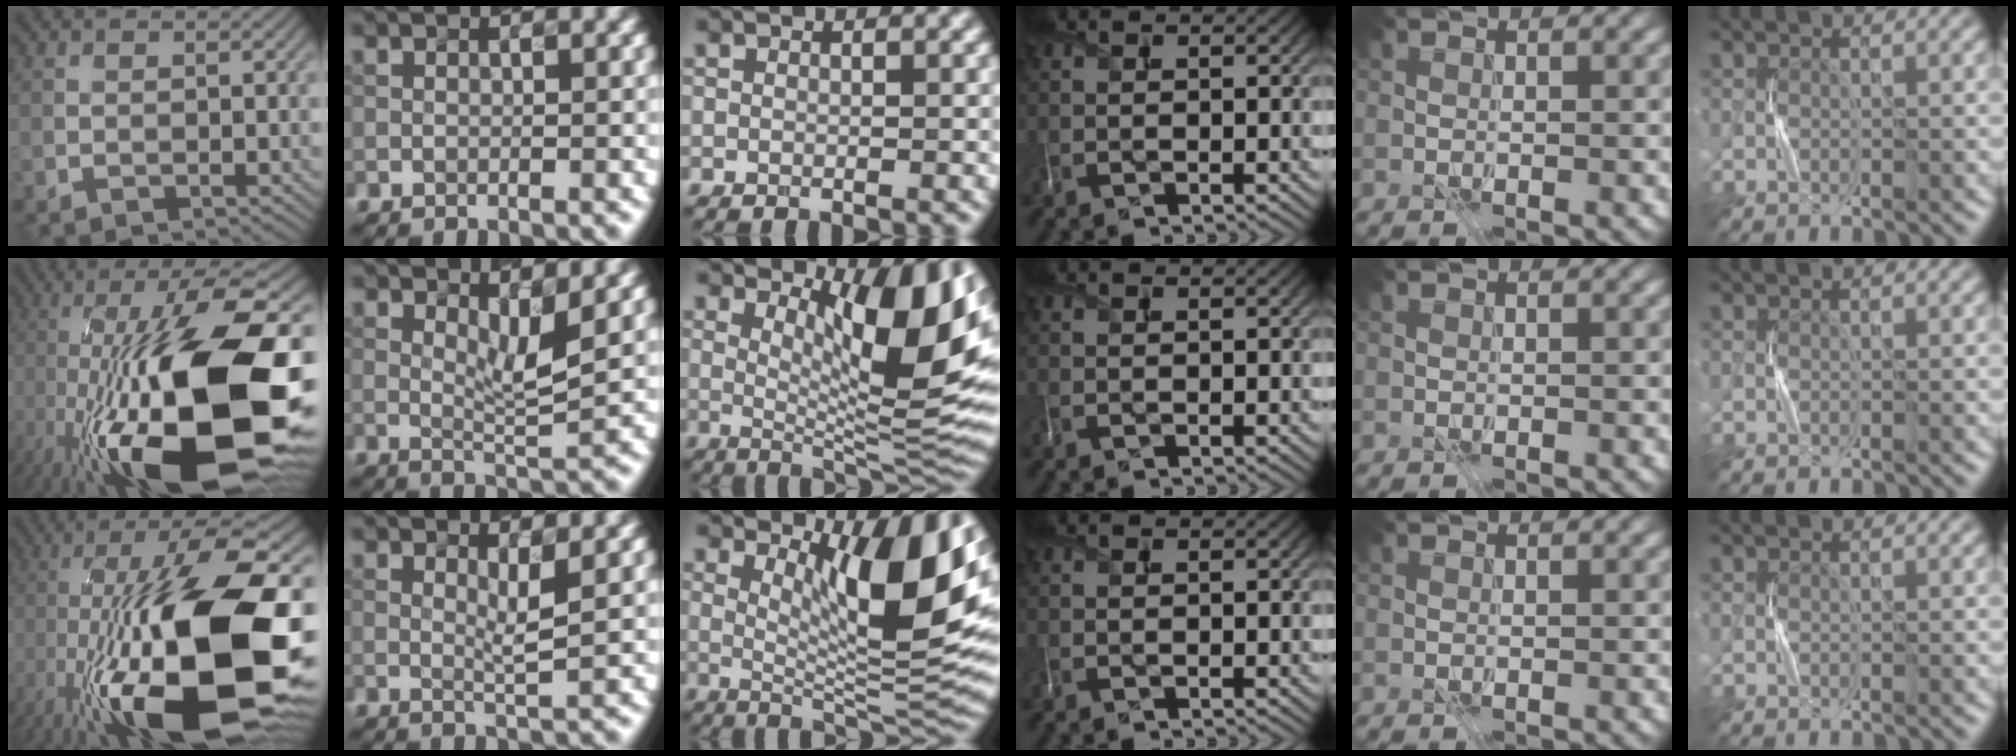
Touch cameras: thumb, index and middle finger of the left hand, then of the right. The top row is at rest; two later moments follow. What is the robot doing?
{"motion": "press", "object": "grip strengthener"}